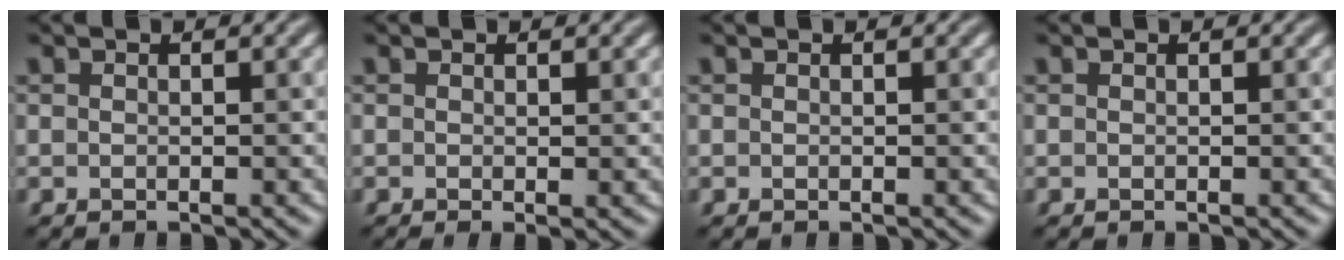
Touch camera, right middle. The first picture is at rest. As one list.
[{"total": 0.8, "force": [0.0, 0.1, 0.8], "torque": [-0.012, -0.005, -0.002]}, {"total": 0.0}, {"total": 0.0}]